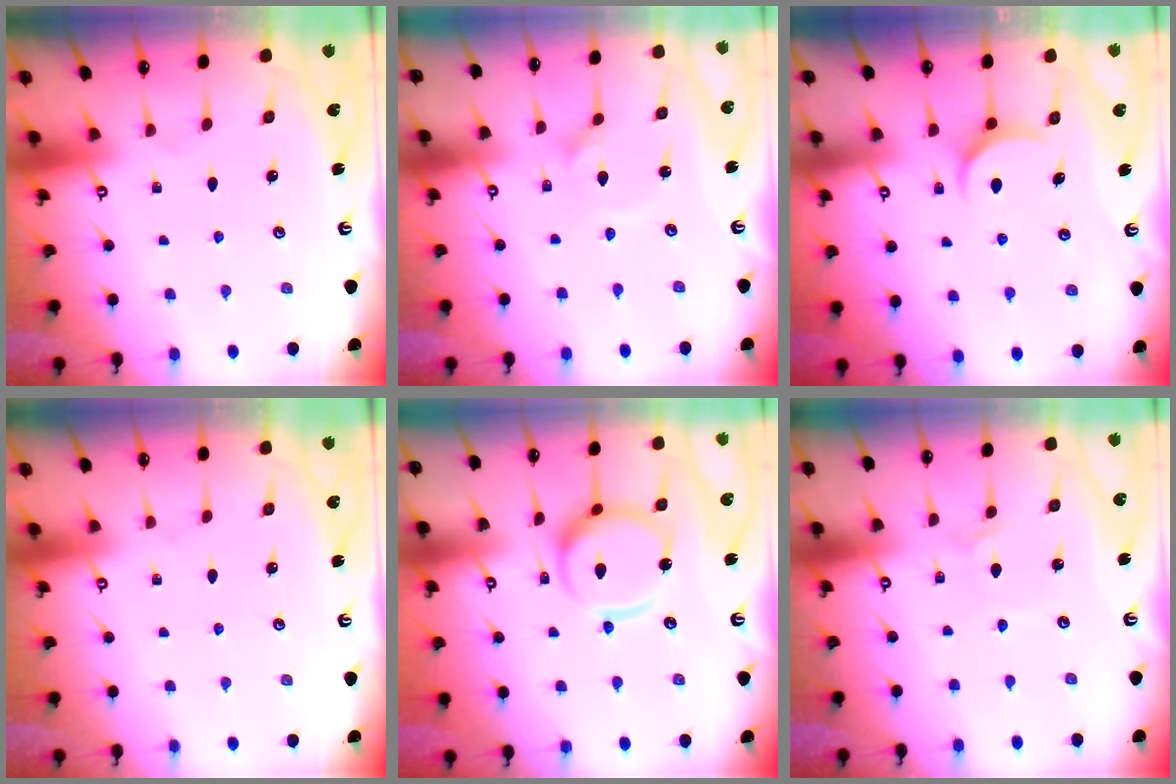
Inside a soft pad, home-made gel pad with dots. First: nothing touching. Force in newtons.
{"total": 2.1, "press": 2.1, "slide": 0.1}
{"total": 6.1, "press": 6.1, "slide": 0.2}
{"total": 0.0}
{"total": 15.8, "press": 15.7, "slide": 1.4}
{"total": 1.1, "press": 1.1, "slide": 0.1}